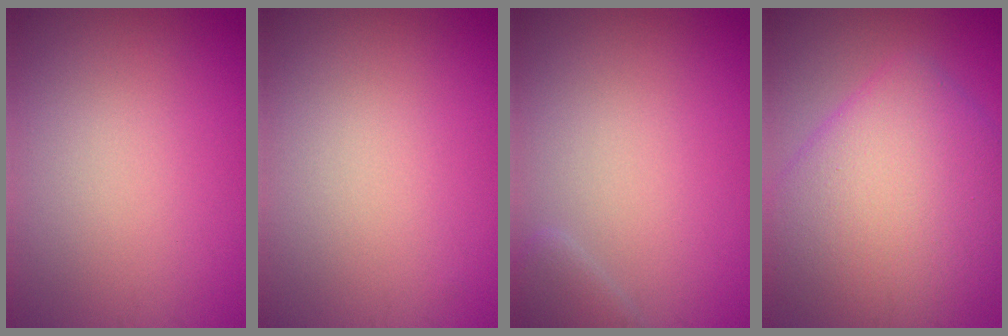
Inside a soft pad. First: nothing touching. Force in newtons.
{"total": 0.0}
{"total": 1.6, "press": 1.6, "slide": 0.1}
{"total": 10.7, "press": 10.7, "slide": 0.4}